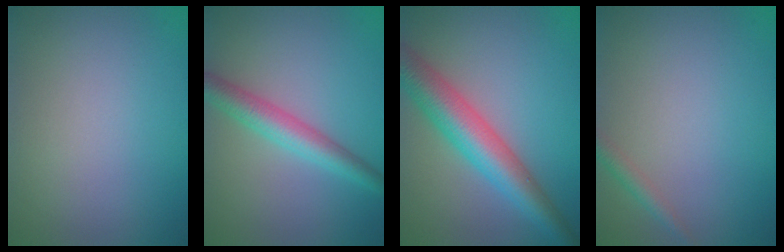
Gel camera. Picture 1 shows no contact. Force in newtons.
{"total": 3.8, "press": 3.8, "slide": 0.1}
{"total": 6.8, "press": 6.8, "slide": 0.1}
{"total": 1.3, "press": 1.3, "slide": 0.0}